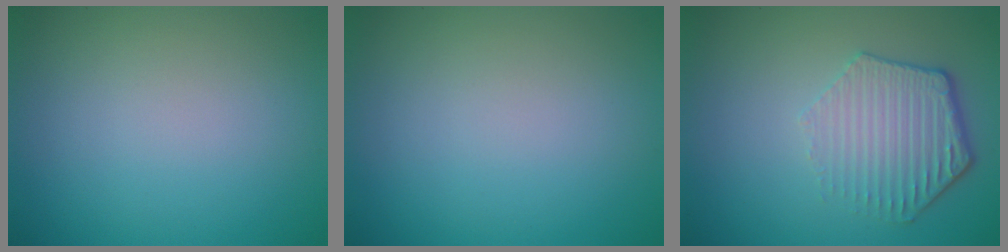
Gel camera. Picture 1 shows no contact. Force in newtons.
{"total": 0.0}
{"total": 4.3, "press": 3.5, "slide": 2.6}